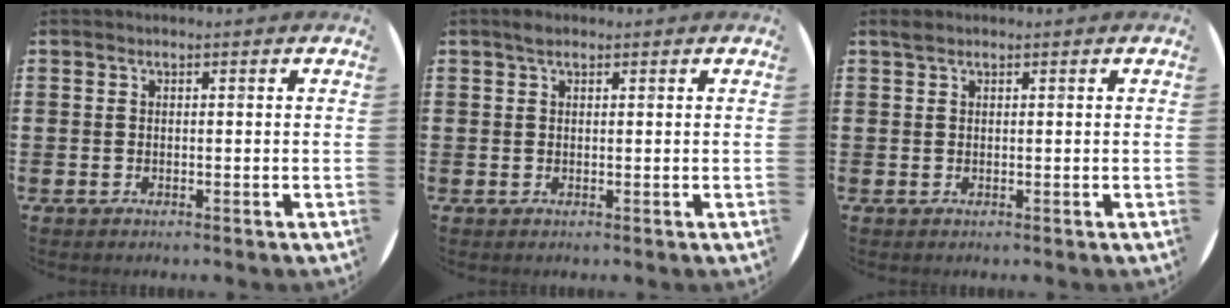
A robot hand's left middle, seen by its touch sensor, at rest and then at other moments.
{"total": 1.0, "force": [0.7, 0.5, 0.6], "torque": [-0.004, 0.002, 0.010]}
{"total": 0.7, "force": [0.7, 0.3, 0.2], "torque": [0.003, -0.001, 0.011]}